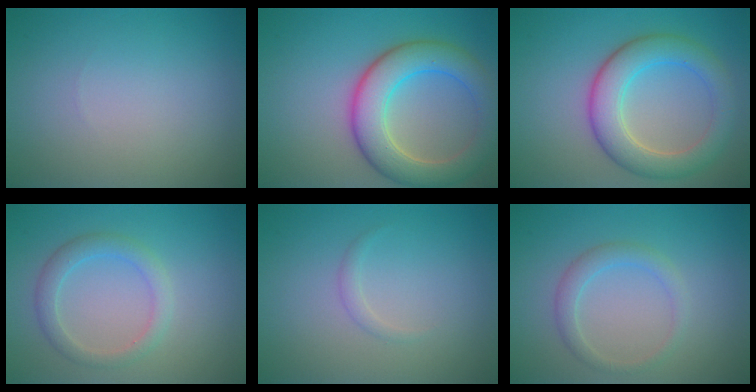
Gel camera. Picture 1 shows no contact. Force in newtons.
{"total": 7.0, "press": 6.9, "slide": 0.3}
{"total": 5.7, "press": 5.7, "slide": 0.3}
{"total": 2.4, "press": 2.4, "slide": 0.2}
{"total": 0.7, "press": 0.7, "slide": 0.0}
{"total": 2.0, "press": 2.0, "slide": 0.1}